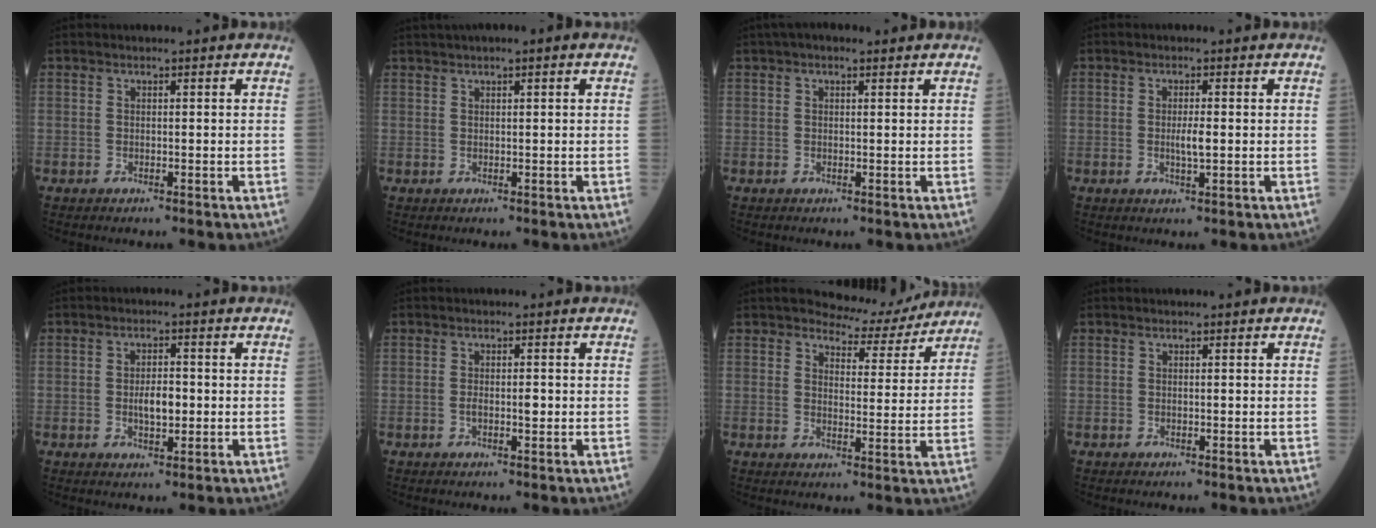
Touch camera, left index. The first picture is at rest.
{"total": 3.1, "force": [1.9, 0.3, 2.4], "torque": [-0.047, 0.020, 0.031]}
{"total": 3.0, "force": [1.9, 1.1, 2.0], "torque": [-0.037, 0.023, 0.030]}
{"total": 2.4, "force": [-0.1, 0.3, 2.4], "torque": [-0.047, -0.002, -0.001]}
{"total": 3.8, "force": [-0.3, 1.6, 3.5], "torque": [-0.062, 0.000, -0.005]}
{"total": 1.9, "force": [-0.2, 0.6, 1.7], "torque": [-0.034, 0.001, -0.003]}
{"total": 7.3, "force": [7.0, 1.9, 0.2], "torque": [-0.007, -0.008, 0.090]}
{"total": 0.0}